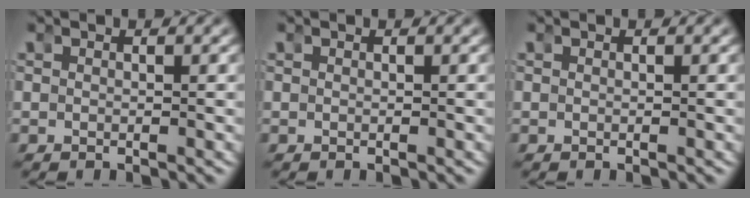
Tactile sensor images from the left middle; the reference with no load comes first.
{"total": 0.0}
{"total": 0.0}